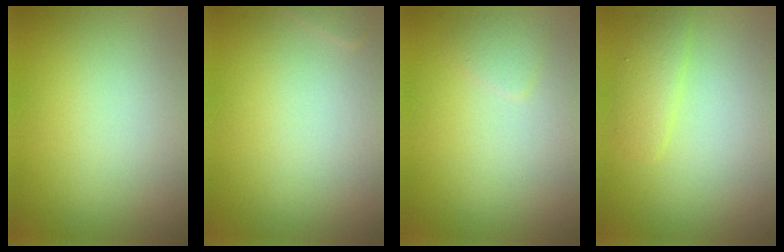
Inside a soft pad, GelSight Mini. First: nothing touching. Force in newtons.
{"total": 0.5, "press": 0.5, "slide": 0.0}
{"total": 1.0, "press": 1.0, "slide": 0.1}
{"total": 1.6, "press": 1.6, "slide": 0.1}